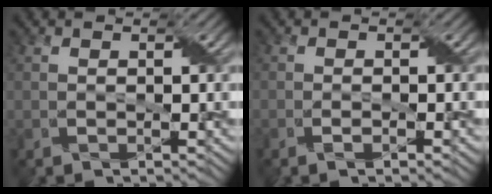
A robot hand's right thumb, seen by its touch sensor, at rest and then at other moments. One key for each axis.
{"total": 1.4, "fx": -0.9, "fy": 0.2, "fz": 1.1, "tx": -0.016, "ty": 0.006, "tz": -0.020}